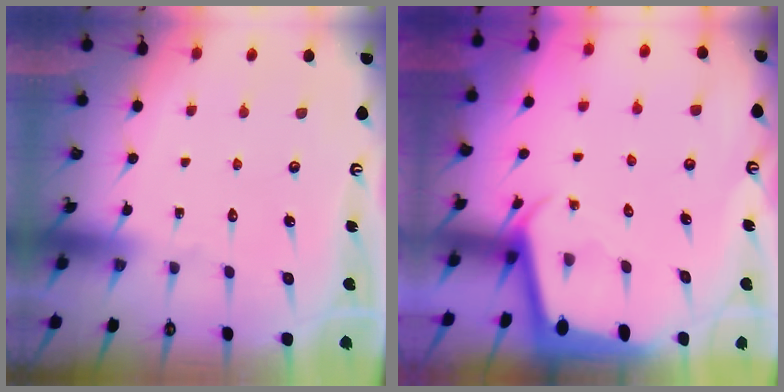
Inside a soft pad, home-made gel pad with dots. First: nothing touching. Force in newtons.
{"total": 2.1, "press": 2.1, "slide": 0.1}